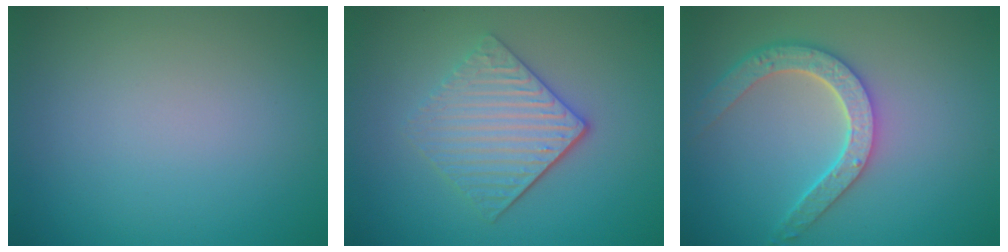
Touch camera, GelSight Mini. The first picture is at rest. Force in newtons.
{"total": 4.3, "press": 3.4, "slide": 2.6}
{"total": 4.7, "press": 4.0, "slide": 2.6}